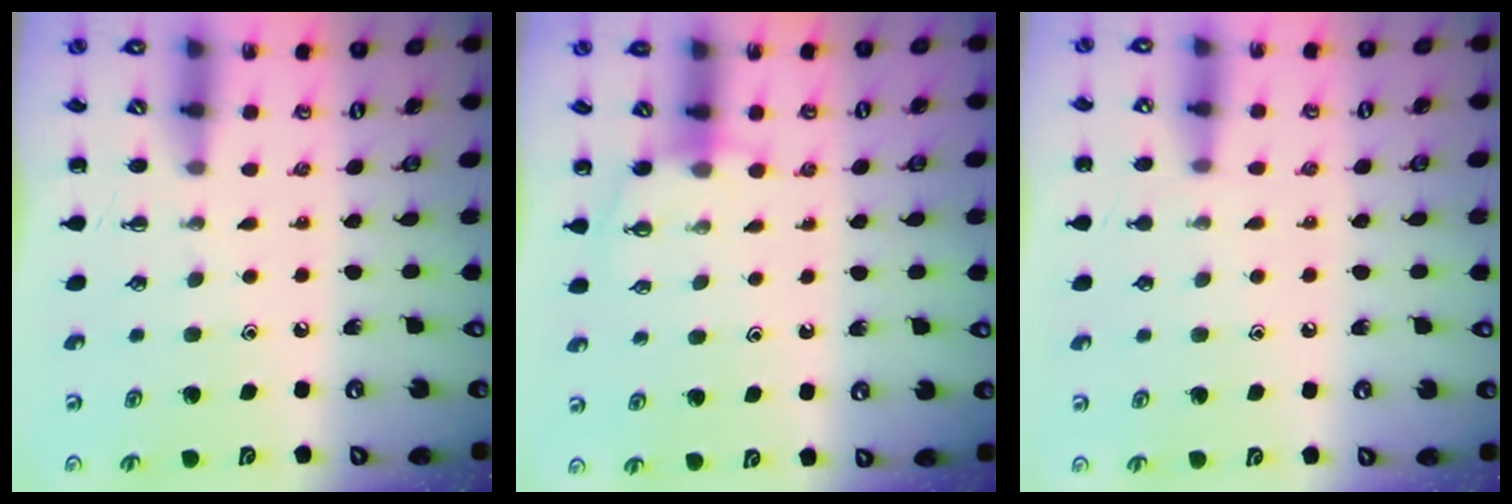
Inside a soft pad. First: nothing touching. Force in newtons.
{"total": 3.8, "press": 3.7, "slide": 1.1}
{"total": 4.5, "press": 4.2, "slide": 1.5}